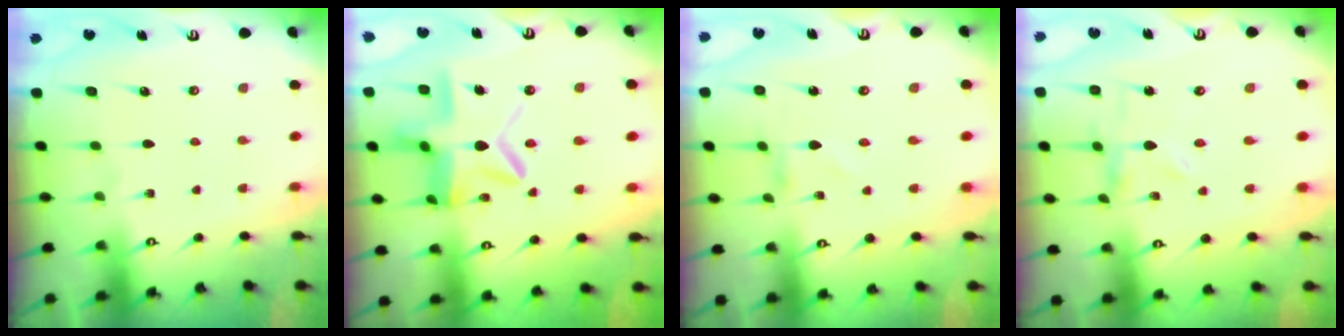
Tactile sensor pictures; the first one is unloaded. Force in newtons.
{"total": 13.1, "press": 13.1, "slide": 0.9}
{"total": 1.0, "press": 1.0, "slide": 0.1}
{"total": 0.0}